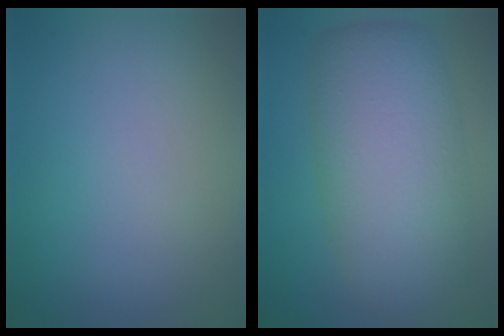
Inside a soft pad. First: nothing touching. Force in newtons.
{"total": 8.9, "press": 8.9, "slide": 0.1}